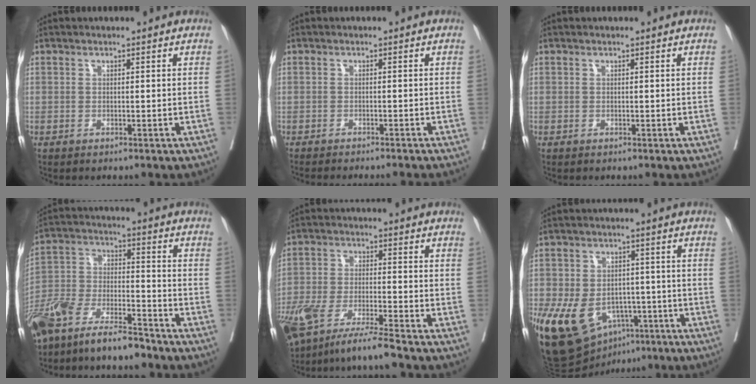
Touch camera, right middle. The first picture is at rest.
{"total": 8.8, "force": [-8.0, 0.0, 3.6], "torque": [-0.025, -0.023, -0.104]}
{"total": 0.0}
{"total": 13.0, "force": [-10.8, 2.7, 6.8], "torque": [-0.138, -0.004, -0.205]}
{"total": 11.9, "force": [-8.8, 0.7, 8.0], "torque": [-0.149, -0.026, -0.159]}
{"total": 16.3, "force": [-6.9, 11.0, 9.8], "torque": [-0.207, -0.001, -0.095]}